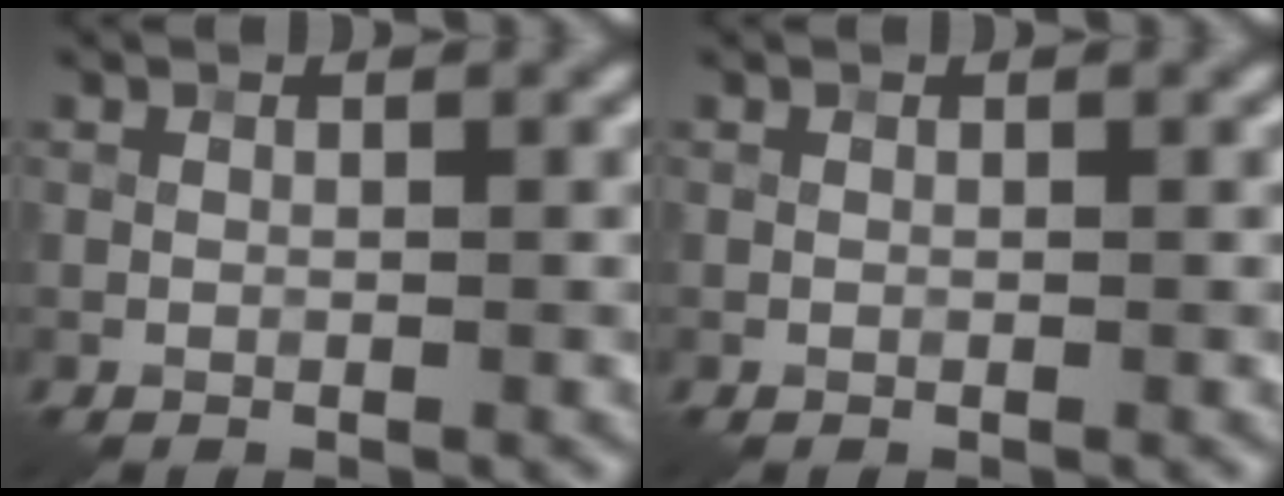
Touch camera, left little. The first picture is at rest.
{"total": 0.0}